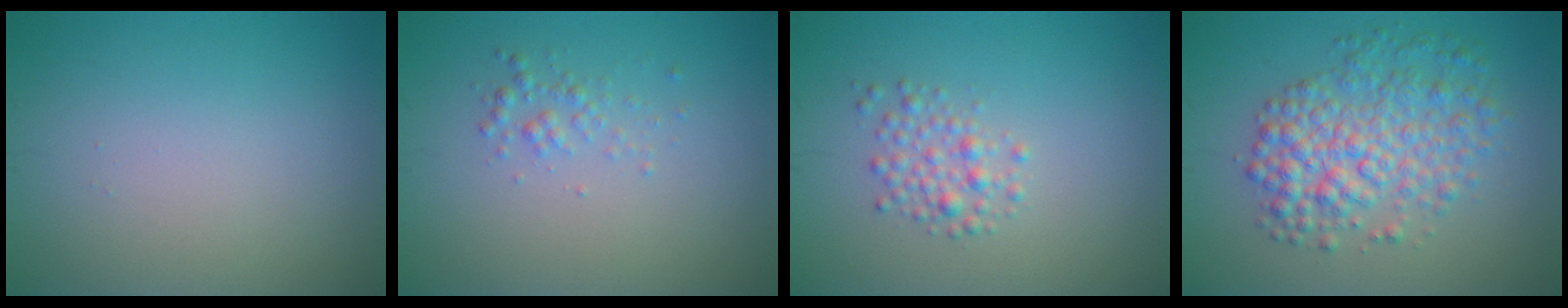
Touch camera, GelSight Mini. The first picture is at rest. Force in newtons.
{"total": 1.2, "press": 1.2, "slide": 0.1}
{"total": 2.1, "press": 2.1, "slide": 0.1}
{"total": 5.6, "press": 5.6, "slide": 0.1}